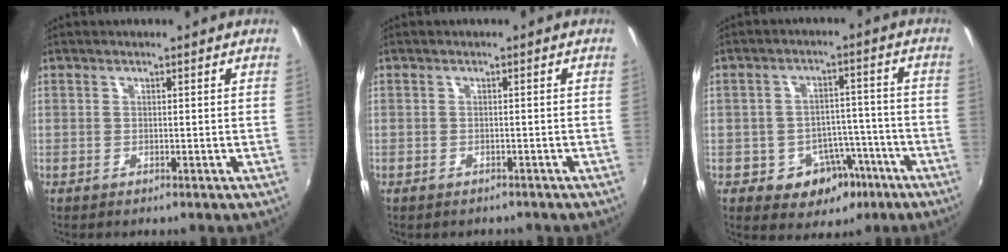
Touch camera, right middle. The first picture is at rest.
{"total": 1.5, "force": [-1.3, 0.7, 0.4], "torque": [-0.010, -0.007, -0.016]}
{"total": 8.3, "force": [-4.1, 6.5, 3.3], "torque": [-0.057, 0.028, -0.037]}